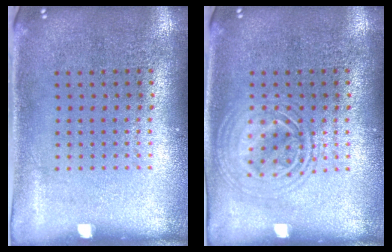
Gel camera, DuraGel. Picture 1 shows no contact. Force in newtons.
{"total": 2.8, "press": 2.7, "slide": 0.4}